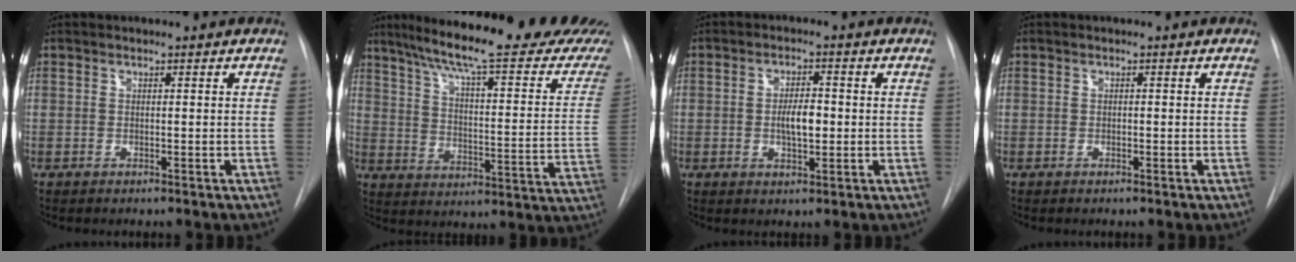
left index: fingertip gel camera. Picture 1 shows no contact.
{"total": 26.9, "force": [22.5, 2.3, 14.5], "torque": [-0.212, -0.055, 0.282]}
{"total": 4.5, "force": [-1.3, 1.7, 4.0], "torque": [-0.066, -0.004, -0.019]}
{"total": 1.1, "force": [-1.1, 0.1, 0.0], "torque": [0.004, -0.004, -0.019]}